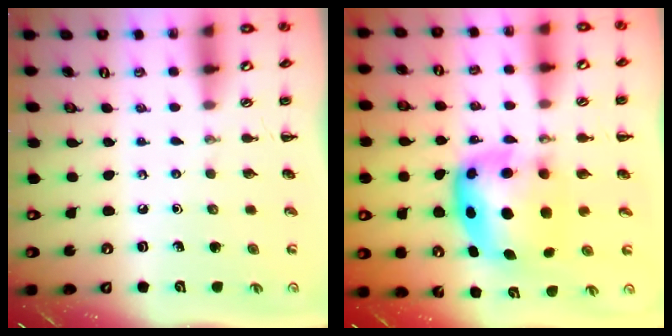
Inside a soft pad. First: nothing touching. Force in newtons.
{"total": 7.4, "press": 7.2, "slide": 1.6}